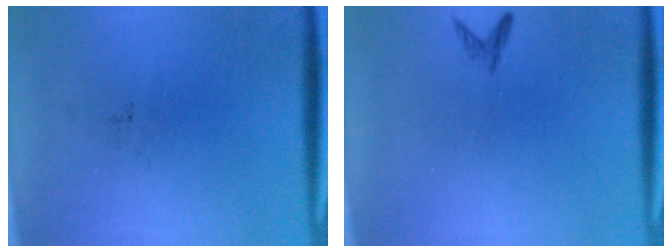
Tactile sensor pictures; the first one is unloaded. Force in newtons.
{"total": 0.8}